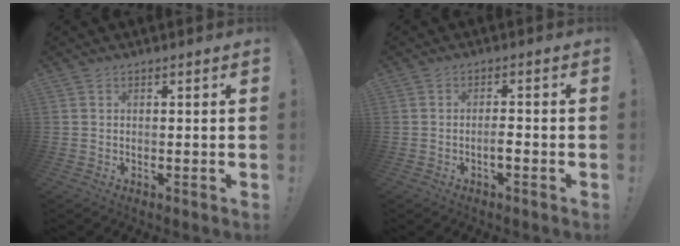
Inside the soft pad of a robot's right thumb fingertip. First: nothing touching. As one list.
[{"total": 2.8, "force": [-1.3, 0.7, 2.3], "torque": [-0.038, 0.005, -0.023]}]